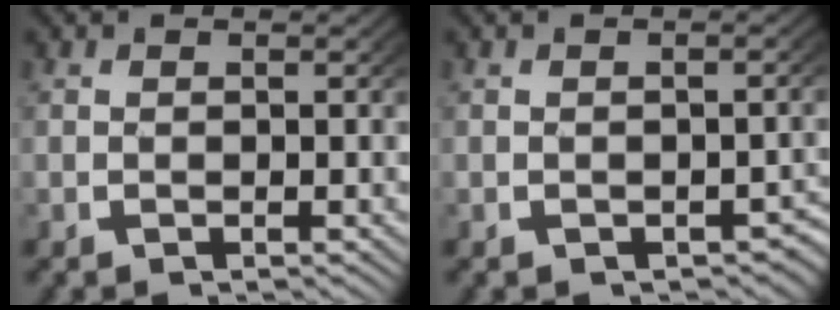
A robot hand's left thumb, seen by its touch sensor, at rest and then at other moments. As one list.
[{"total": 1.8, "force": [-1.3, 0.9, 0.8], "torque": [-0.003, -0.007, -0.016]}]